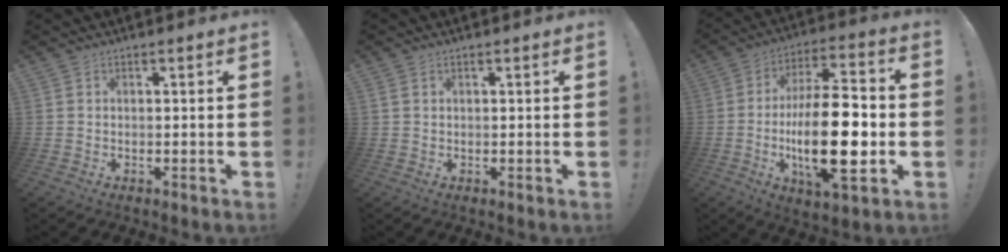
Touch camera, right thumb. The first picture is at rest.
{"total": 1.1, "force": [0.6, 0.8, 0.6], "torque": [-0.014, 0.004, 0.012]}
{"total": 23.0, "force": [-4.1, 8.4, 21.0], "torque": [-0.375, 0.006, -0.067]}